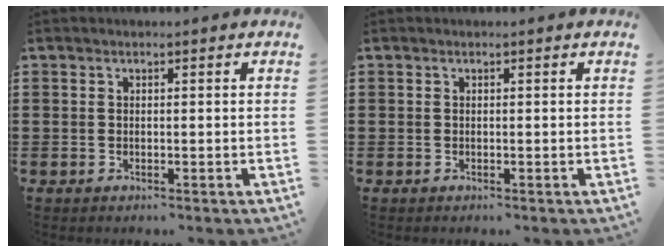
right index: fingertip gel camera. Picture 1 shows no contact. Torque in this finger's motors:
{"motor_torque": [-0.02, 0.01, 0.00, 0.00]}